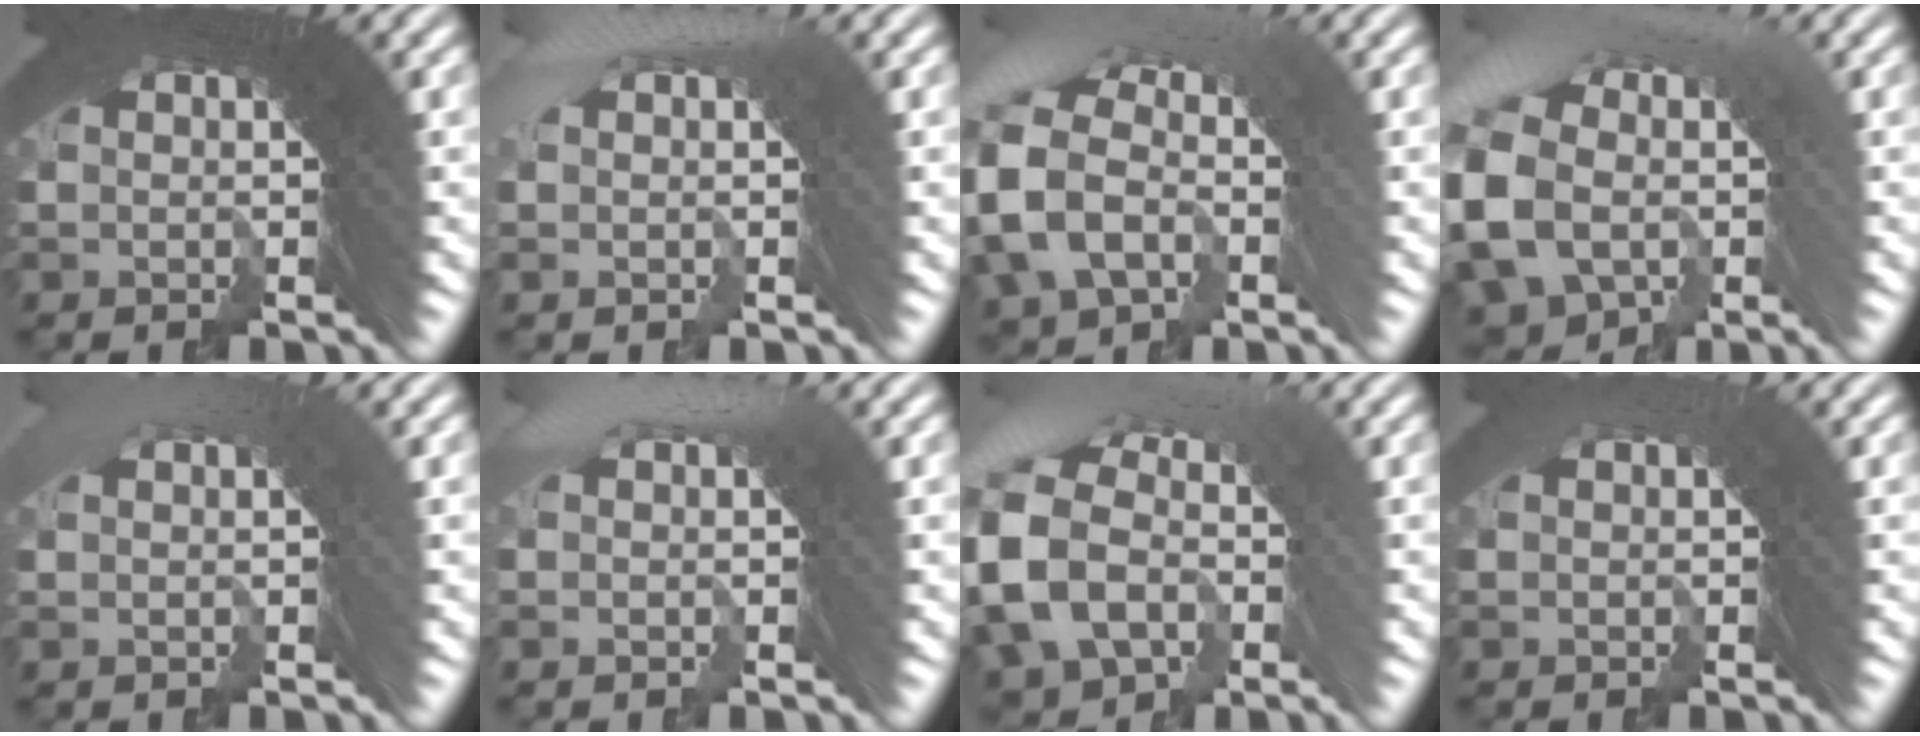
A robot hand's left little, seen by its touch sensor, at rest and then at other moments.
{"total": 0.8, "force": [0.3, -0.5, 0.6], "torque": [-0.009, 0.029, 0.000]}
{"total": 5.9, "force": [-0.1, 4.6, 3.8], "torque": [-0.089, 0.027, -0.015]}
{"total": 7.4, "force": [-1.2, 5.6, 4.6], "torque": [-0.109, 0.005, -0.024]}
{"total": 0.6, "force": [0.1, -0.6, -0.2], "torque": [0.014, 0.024, -0.002]}
{"total": 0.9, "force": [0.4, -0.8, 0.4], "torque": [0.000, 0.029, -0.003]}
{"total": 7.2, "force": [-0.7, 5.6, 4.4], "torque": [-0.103, 0.013, -0.020]}
{"total": 1.1, "force": [-0.8, -0.4, -0.6], "torque": [0.016, 0.004, -0.016]}